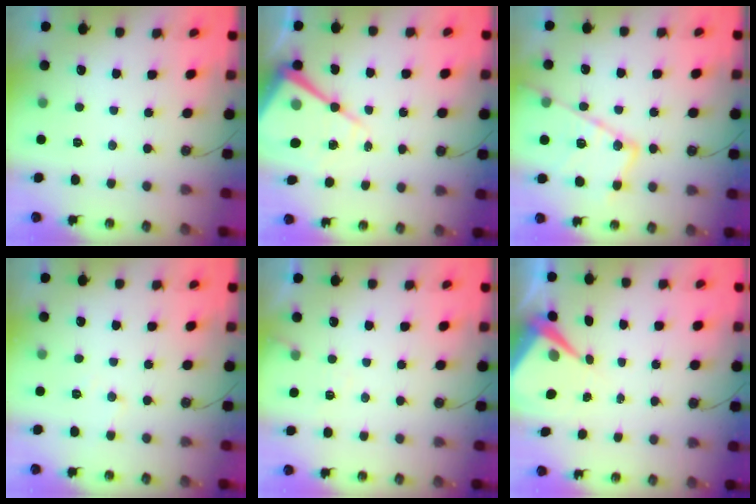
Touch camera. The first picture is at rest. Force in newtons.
{"total": 15.1, "press": 15.0, "slide": 1.1}
{"total": 18.3, "press": 18.3, "slide": 1.6}
{"total": 5.1, "press": 5.0, "slide": 0.8}
{"total": 3.7, "press": 3.7, "slide": 0.5}
{"total": 6.3, "press": 6.3, "slide": 0.4}